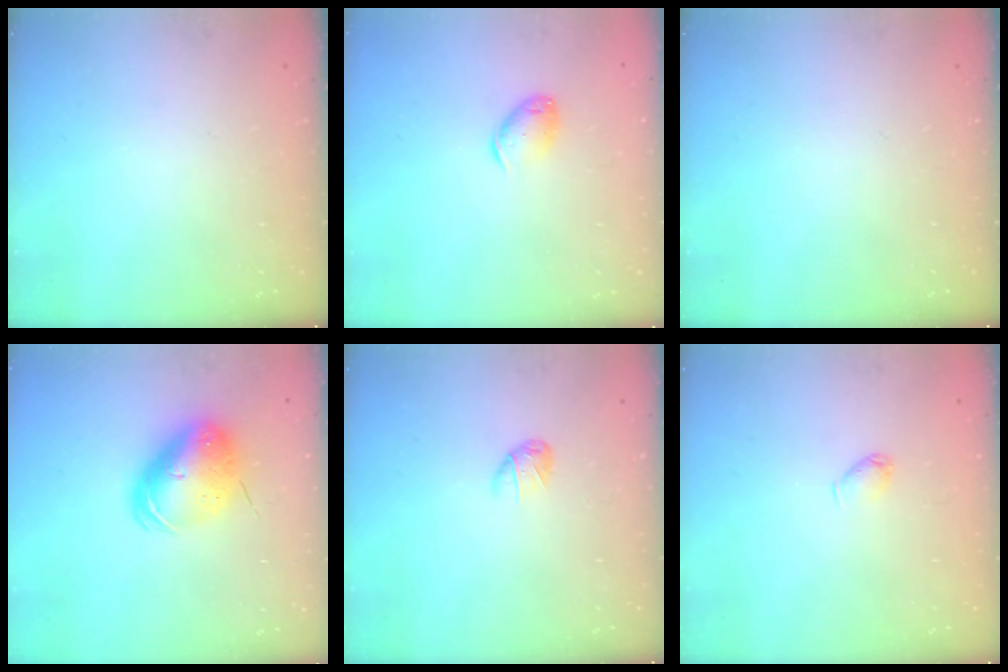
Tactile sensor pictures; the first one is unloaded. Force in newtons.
{"total": 8.3, "press": 8.2, "slide": 0.7}
{"total": 0.0}
{"total": 11.4, "press": 11.1, "slide": 2.6}
{"total": 5.8, "press": 5.5, "slide": 1.9}
{"total": 2.8, "press": 2.8, "slide": 0.4}